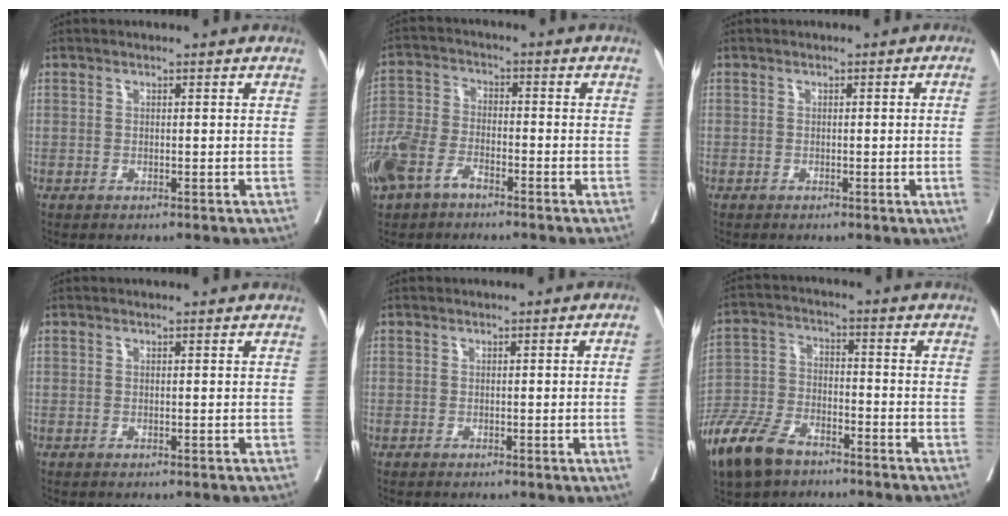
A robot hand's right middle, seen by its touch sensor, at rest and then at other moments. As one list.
[{"total": 8.9, "force": [-5.6, 4.7, 5.1], "torque": [-0.126, -0.003, -0.111]}, {"total": 3.6, "force": [-0.4, -1.5, 3.2], "torque": [-0.047, -0.009, -0.001]}, {"total": 0.0}, {"total": 3.9, "force": [-0.3, -1.4, 3.6], "torque": [-0.054, -0.009, 0.000]}, {"total": 10.9, "force": [-7.7, 4.8, 5.9], "torque": [-0.131, -0.021, -0.153]}]